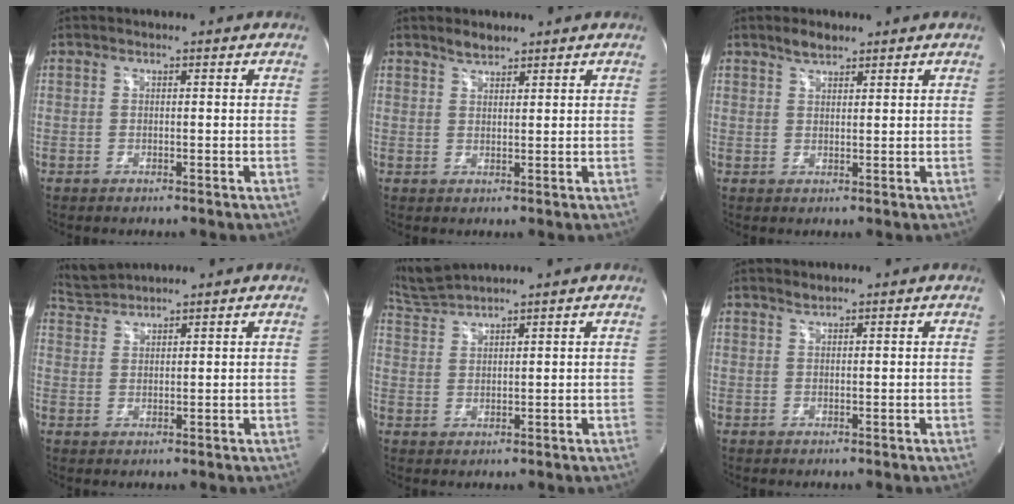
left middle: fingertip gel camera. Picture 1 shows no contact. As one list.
[{"total": 2.0, "force": [1.8, 0.6, 0.5], "torque": [-0.012, 0.001, 0.034]}, {"total": 2.5, "force": [2.1, 0.9, 1.0], "torque": [-0.024, 0.004, 0.038]}, {"total": 3.3, "force": [3.3, -0.5, -0.6], "torque": [-0.004, 0.011, 0.073]}, {"total": 4.4, "force": [4.1, -1.4, 0.2], "torque": [-0.020, 0.004, 0.092]}, {"total": 0.7, "force": [0.7, 0.0, 0.0], "torque": [-0.006, -0.001, 0.016]}]